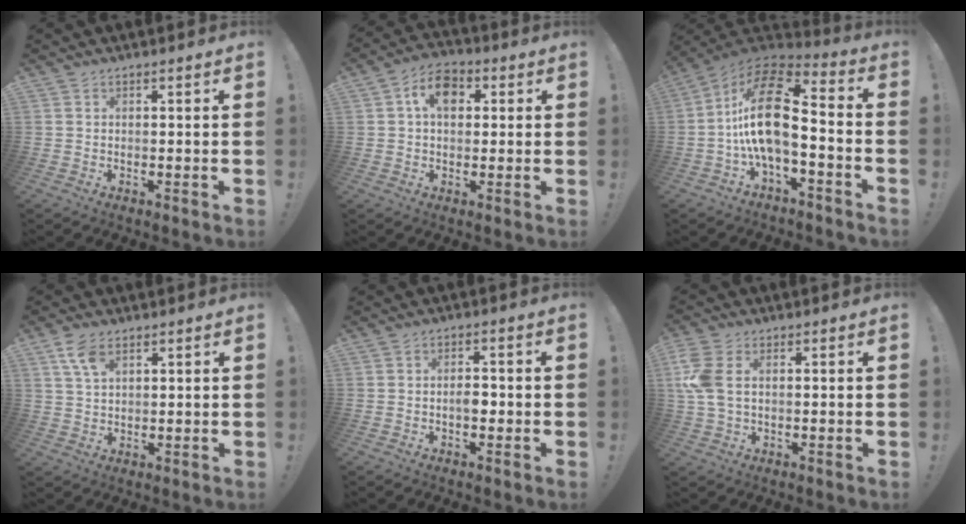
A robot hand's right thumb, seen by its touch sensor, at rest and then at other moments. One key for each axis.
{"total": 9.1, "fx": 2.5, "fy": 6.1, "fz": 6.2, "tx": -0.092, "ty": 0.008, "tz": 0.046}
{"total": 19.2, "fx": -0.8, "fy": 8.9, "fz": 17.1, "tx": -0.326, "ty": 0.014, "tz": -0.013}
{"total": 6.6, "fx": 3.9, "fy": 3.5, "fz": 4.0, "tx": -0.076, "ty": -0.012, "tz": 0.074}
{"total": 3.5, "fx": -1.2, "fy": 1.9, "fz": 2.7, "tx": -0.043, "ty": 0.010, "tz": -0.021}
{"total": 8.1, "fx": 1.3, "fy": 4.9, "fz": 6.2, "tx": -0.150, "ty": 0.004, "tz": 0.026}